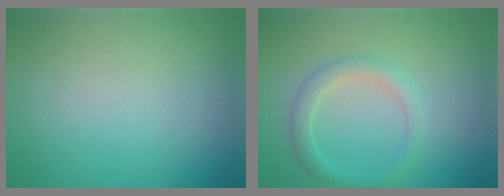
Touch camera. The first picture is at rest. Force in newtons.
{"total": 2.2, "press": 2.2, "slide": 0.1}